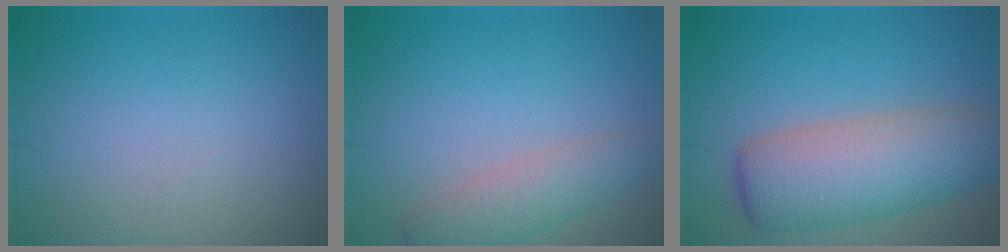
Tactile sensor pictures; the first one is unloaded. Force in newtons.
{"total": 3.2, "press": 3.2, "slide": 0.1}
{"total": 8.2, "press": 8.2, "slide": 0.3}